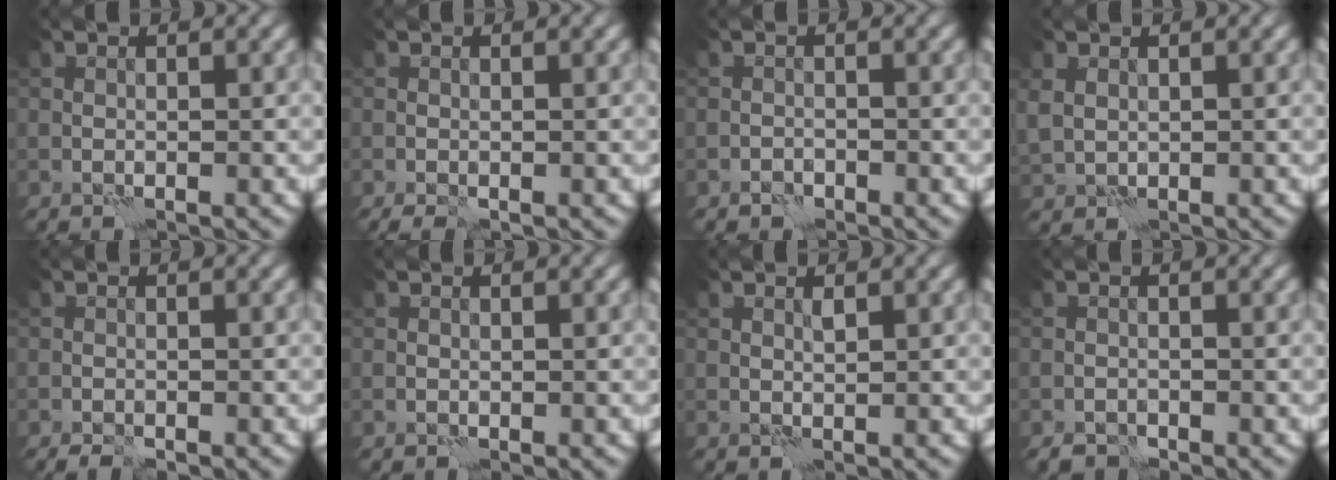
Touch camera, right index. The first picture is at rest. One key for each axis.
{"total": 1.2, "fx": -0.7, "fy": 0.2, "fz": 0.9, "tx": -0.023, "ty": -0.002, "tz": -0.013}
{"total": 0.6, "fx": -0.5, "fy": 0.2, "fz": -0.1, "tx": 0.005, "ty": 0.003, "tz": -0.010}
{"total": 1.4, "fx": 0.6, "fy": 1.1, "fz": 0.5, "tx": -0.014, "ty": -0.003, "tz": 0.016}
{"total": 1.3, "fx": -1.1, "fy": 0.1, "fz": 0.7, "tx": -0.023, "ty": 0.000, "tz": -0.021}
{"total": 0.0}
{"total": 0.6, "fx": 0.6, "fy": 0.0, "fz": 0.1, "tx": -0.001, "ty": -0.002, "tz": 0.010}
{"total": 1.4, "fx": -1.3, "fy": 0.4, "fz": 0.1, "tx": -0.005, "ty": -0.001, "tz": -0.026}